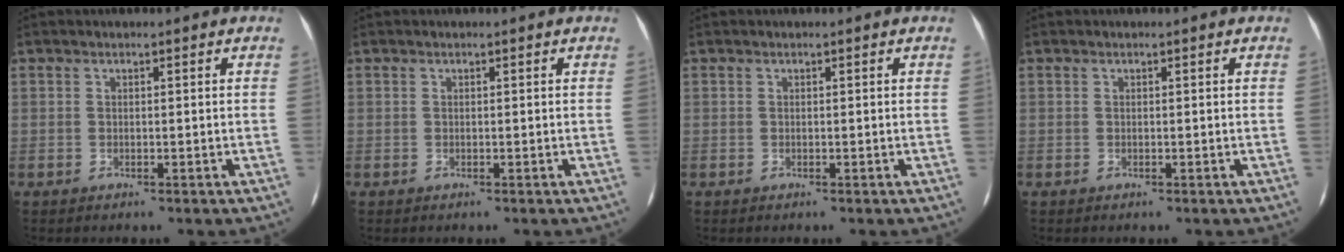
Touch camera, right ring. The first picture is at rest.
{"total": 0.0}
{"total": 0.0}
{"total": 0.0}